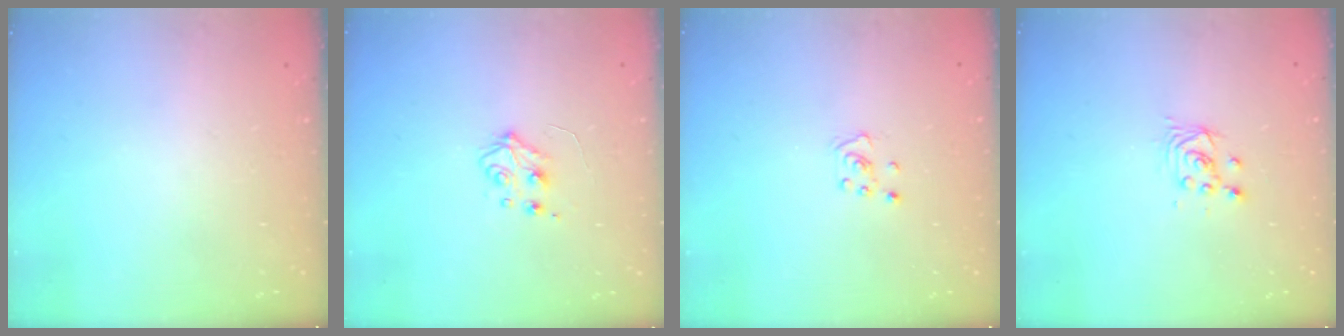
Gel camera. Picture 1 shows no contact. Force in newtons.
{"total": 5.5, "press": 5.5, "slide": 0.6}
{"total": 2.8, "press": 2.8, "slide": 0.3}
{"total": 2.6, "press": 2.6, "slide": 0.1}